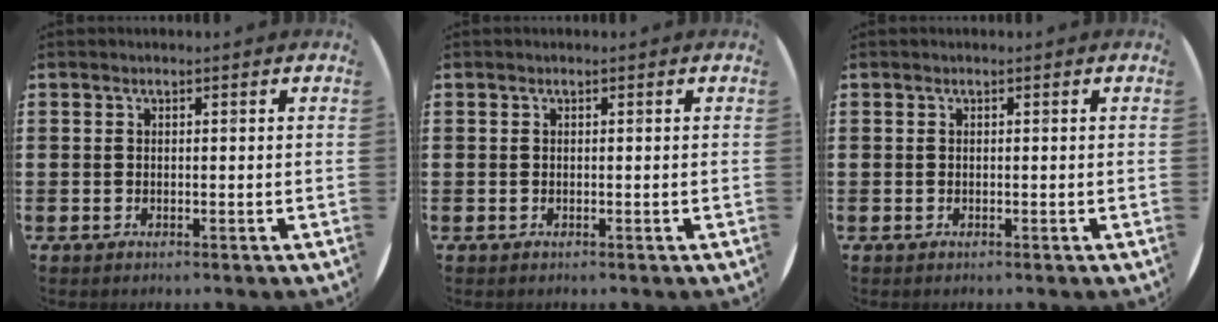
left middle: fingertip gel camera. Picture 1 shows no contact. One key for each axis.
{"total": 0.0}
{"total": 0.0}